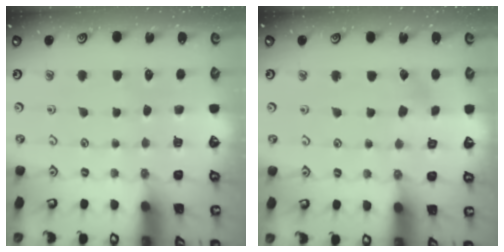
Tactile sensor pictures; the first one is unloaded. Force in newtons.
{"total": 2.3, "press": 2.1, "slide": 0.7}